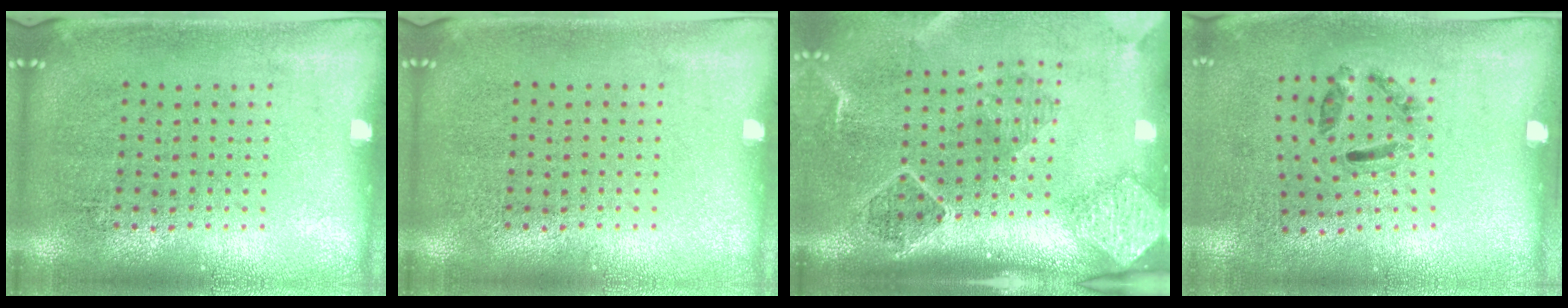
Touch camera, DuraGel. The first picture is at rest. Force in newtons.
{"total": 0.0}
{"total": 2.7, "press": 1.9, "slide": 2.0}
{"total": 1.3, "press": 0.6, "slide": 1.1}